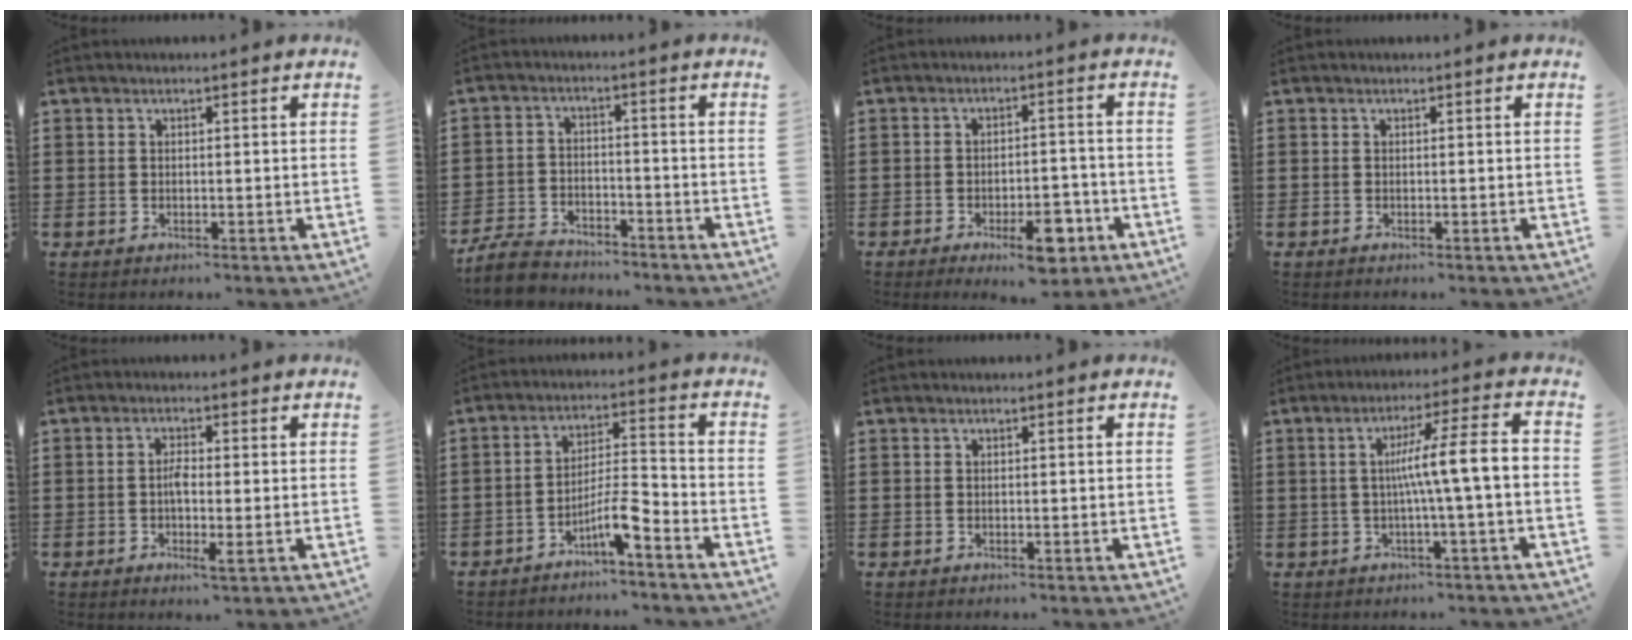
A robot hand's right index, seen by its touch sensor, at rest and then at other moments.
{"total": 5.7, "force": [-5.4, 1.3, 1.3], "torque": [-0.047, 0.002, -0.111]}
{"total": 6.5, "force": [-3.7, 2.3, 4.8], "torque": [-0.069, 0.008, -0.056]}
{"total": 0.0}
{"total": 3.3, "force": [-0.4, 0.8, 3.2], "torque": [-0.066, -0.002, -0.010]}
{"total": 6.6, "force": [-4.5, 0.6, 4.8], "torque": [-0.095, -0.001, -0.087]}
{"total": 0.0}
{"total": 8.3, "force": [-0.6, -0.3, 8.3], "torque": [-0.151, 0.001, -0.018]}